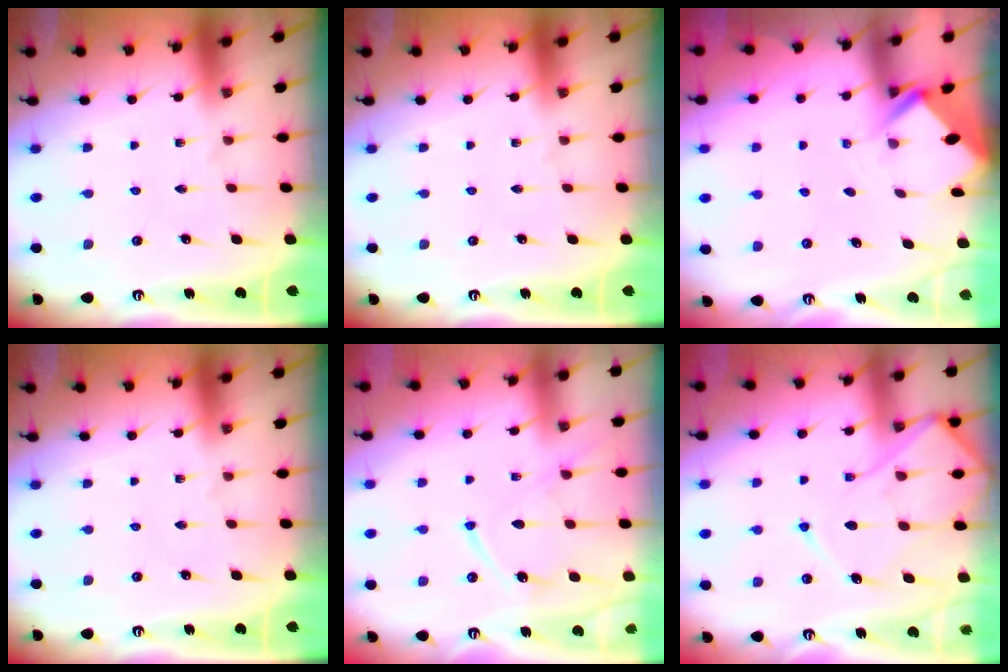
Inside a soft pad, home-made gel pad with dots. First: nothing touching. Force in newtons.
{"total": 0.0}
{"total": 2.0, "press": 2.0, "slide": 0.2}
{"total": 0.0}
{"total": 12.3, "press": 12.3, "slide": 1.3}
{"total": 13.4, "press": 13.4, "slide": 1.5}